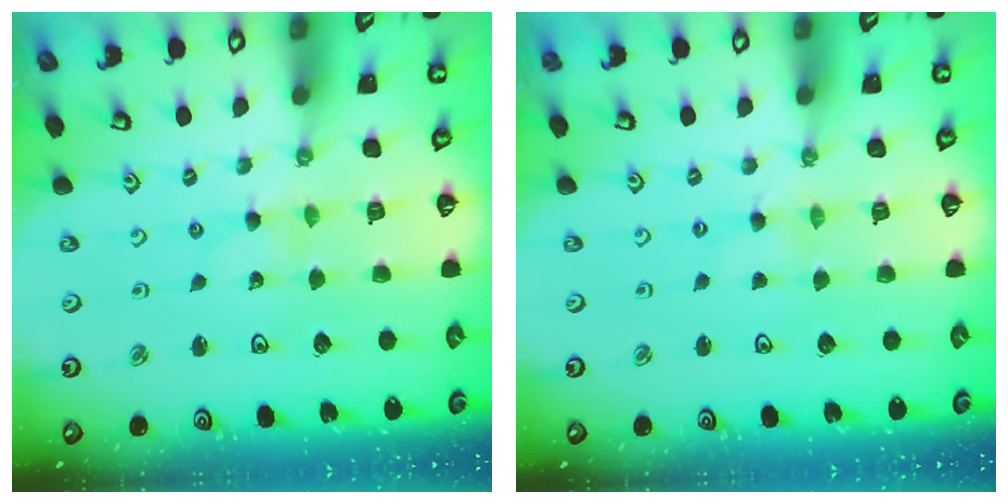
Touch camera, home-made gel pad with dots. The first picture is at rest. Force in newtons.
{"total": 0.0}